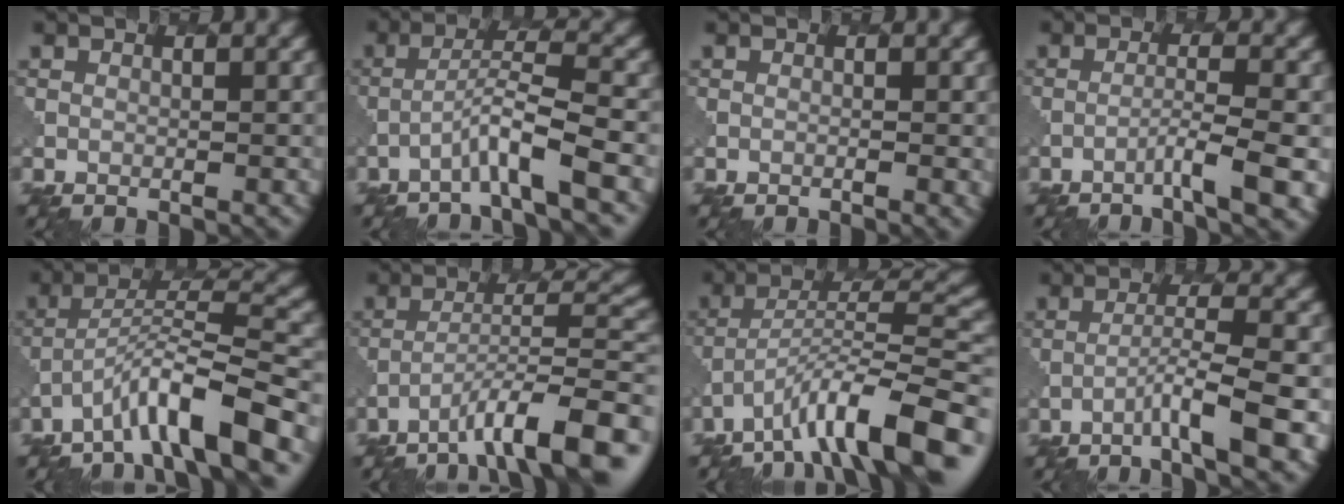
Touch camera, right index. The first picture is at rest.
{"total": 3.9, "force": [-2.3, -0.1, 3.1], "torque": [-0.058, 0.018, -0.055]}
{"total": 0.6, "force": [-0.2, 0.0, 0.6], "torque": [-0.008, 0.000, -0.005]}
{"total": 3.7, "force": [-1.9, 0.1, 3.1], "torque": [-0.049, 0.006, -0.046]}
{"total": 7.9, "force": [-5.1, 1.2, 5.9], "torque": [-0.097, 0.013, -0.092]}
{"total": 9.4, "force": [-6.1, 1.7, 7.0], "torque": [-0.110, 0.019, -0.102]}
{"total": 11.1, "force": [-7.3, 2.7, 7.9], "torque": [-0.115, 0.017, -0.129]}
{"total": 5.3, "force": [-2.6, 0.3, 4.6], "torque": [-0.074, 0.008, -0.052]}